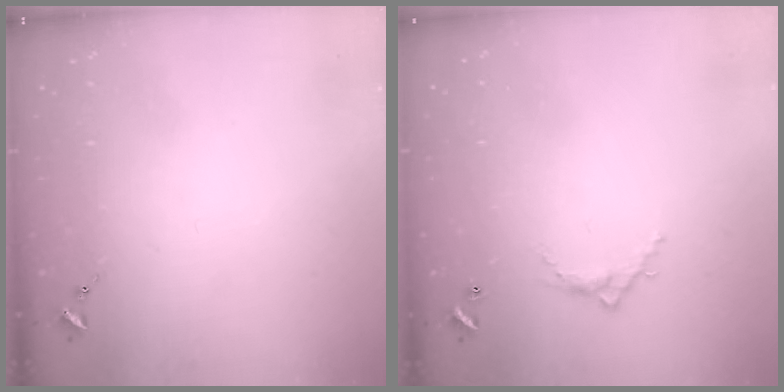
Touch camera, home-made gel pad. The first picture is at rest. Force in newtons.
{"total": 5.2, "press": 5.2, "slide": 0.2}